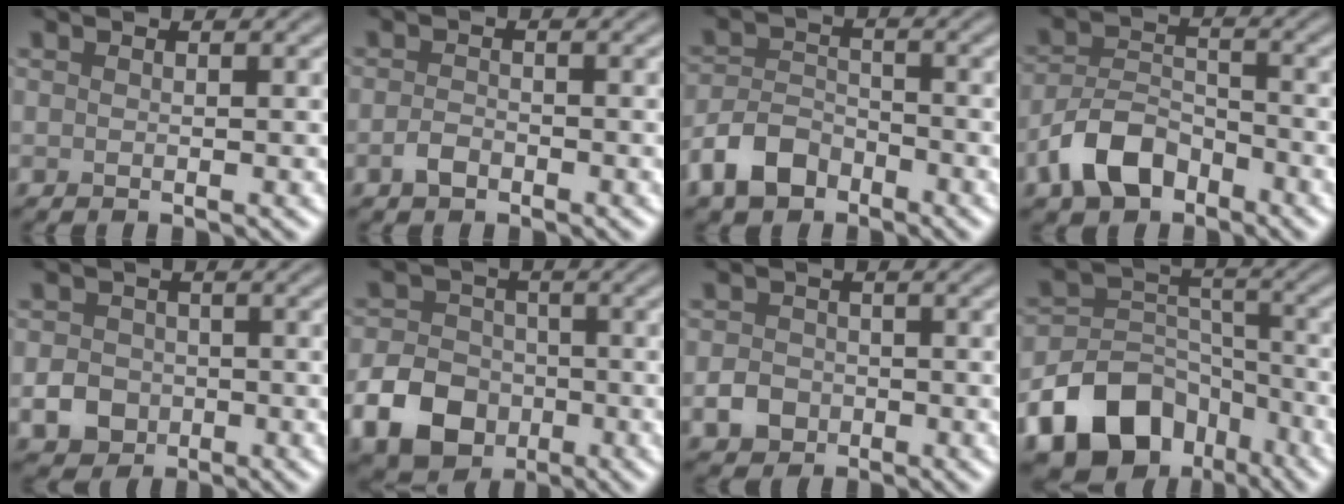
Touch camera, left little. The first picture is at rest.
{"total": 1.5, "force": [-0.9, 0.8, 0.8], "torque": [-0.017, 0.003, -0.021]}
{"total": 4.3, "force": [-2.9, 2.5, 1.9], "torque": [-0.034, 0.002, -0.065]}
{"total": 5.3, "force": [-3.3, 3.0, 2.8], "torque": [-0.052, 0.003, -0.072]}
{"total": 3.1, "force": [-0.9, 2.7, 1.2], "torque": [-0.016, 0.001, -0.020]}
{"total": 7.5, "force": [-3.2, 5.7, 3.7], "torque": [-0.068, -0.006, -0.073]}
{"total": 2.4, "force": [-0.9, 2.1, 0.9], "torque": [-0.013, 0.002, -0.020]}
{"total": 12.9, "force": [-8.0, 8.8, 5.1], "torque": [-0.100, 0.001, -0.139]}